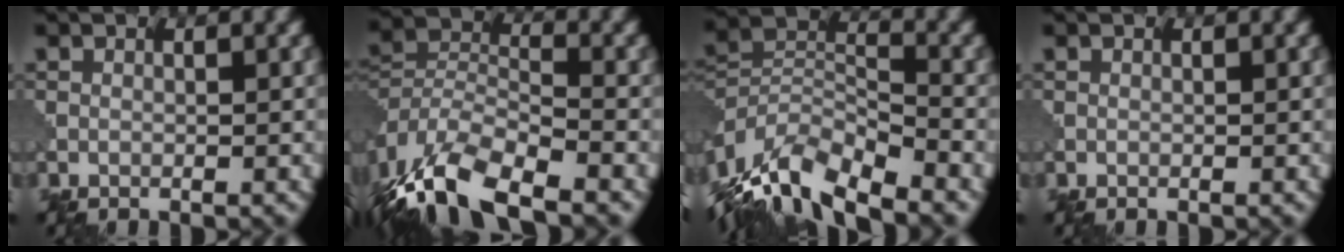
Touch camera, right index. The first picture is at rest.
{"total": 11.5, "force": [-8.1, 4.3, 6.9], "torque": [-0.138, -0.008, -0.153]}
{"total": 10.5, "force": [-7.7, 3.5, 6.2], "torque": [-0.115, 0.000, -0.157]}
{"total": 0.0}